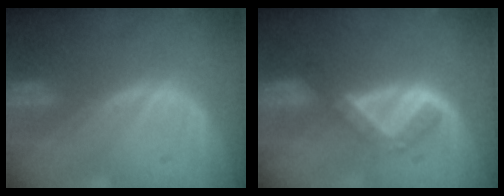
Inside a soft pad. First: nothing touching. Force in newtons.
{"total": 5.3, "press": 4.6, "slide": 2.7}